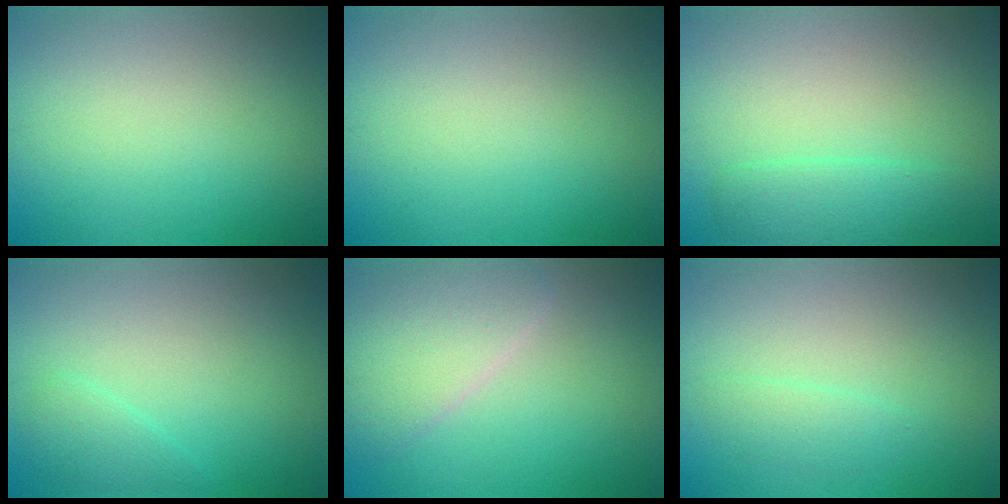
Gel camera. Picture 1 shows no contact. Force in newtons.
{"total": 0.0}
{"total": 2.5, "press": 2.5, "slide": 0.2}
{"total": 1.4, "press": 1.4, "slide": 0.1}
{"total": 4.3, "press": 4.3, "slide": 0.3}
{"total": 1.2, "press": 1.2, "slide": 0.1}